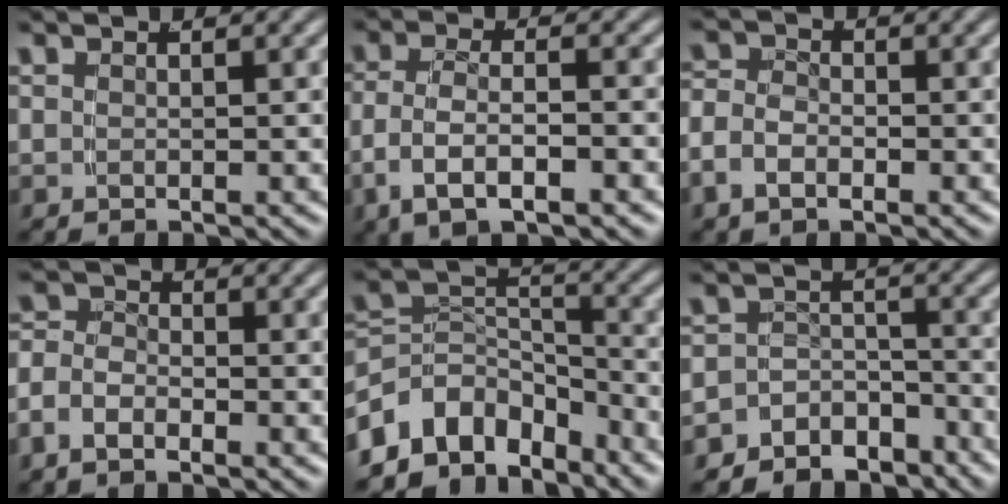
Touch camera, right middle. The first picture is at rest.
{"total": 4.5, "force": [-1.5, 2.4, 3.6], "torque": [-0.078, -0.010, -0.020]}
{"total": 3.2, "force": [-1.2, 2.4, 1.8], "torque": [-0.047, -0.013, -0.020]}
{"total": 3.6, "force": [-1.4, 2.7, 1.9], "torque": [-0.048, -0.015, -0.027]}
{"total": 10.8, "force": [-4.7, 8.0, 5.4], "torque": [-0.109, -0.049, -0.069]}
{"total": 7.1, "force": [-5.6, 4.0, 1.7], "torque": [-0.021, -0.012, -0.098]}